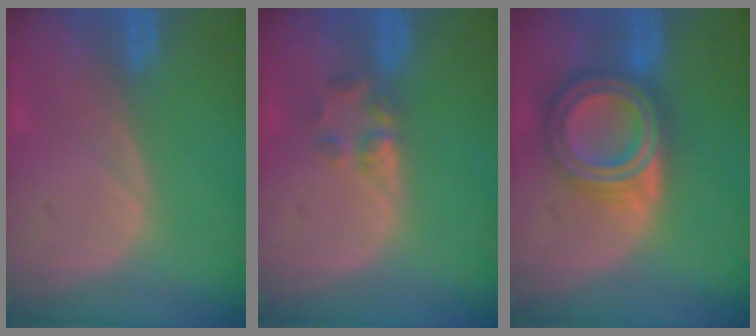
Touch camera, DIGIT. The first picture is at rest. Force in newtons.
{"total": 2.6, "press": 2.4, "slide": 0.9}
{"total": 8.0, "press": 8.0, "slide": 0.5}